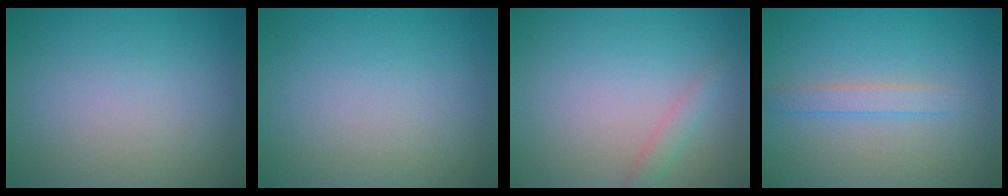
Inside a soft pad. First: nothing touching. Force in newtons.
{"total": 0.0}
{"total": 1.3, "press": 1.3, "slide": 0.1}
{"total": 1.8, "press": 1.7, "slide": 0.2}